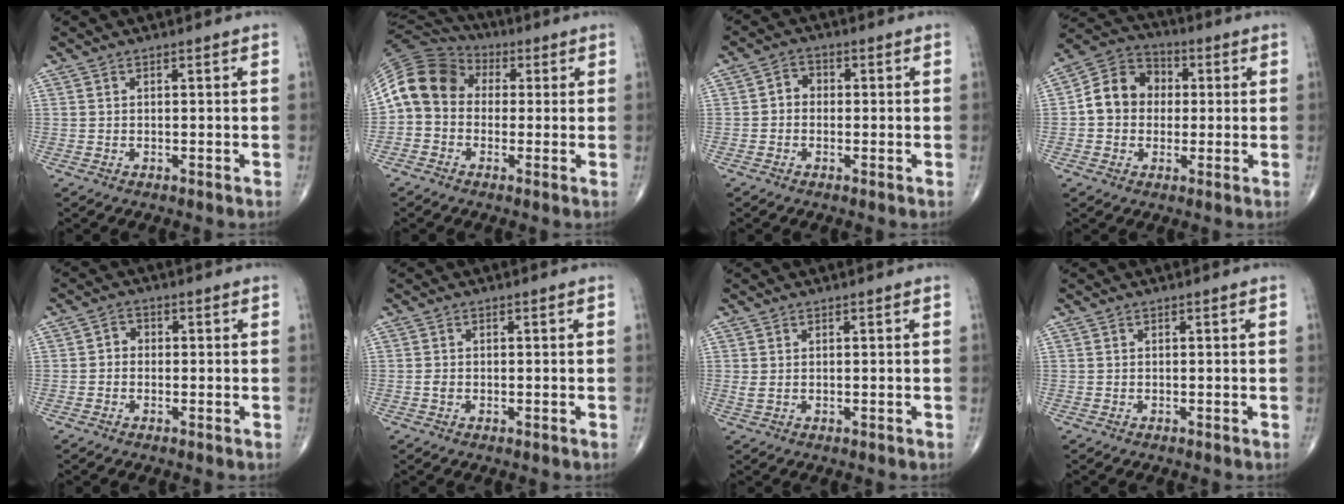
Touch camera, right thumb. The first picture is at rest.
{"total": 11.9, "force": [0.6, 9.8, 6.7], "torque": [-0.117, 0.038, -0.006]}
{"total": 3.0, "force": [-0.4, 2.6, 1.5], "torque": [-0.004, 0.015, -0.017]}
{"total": 10.6, "force": [0.4, 9.1, 5.5], "torque": [-0.071, 0.030, -0.006]}
{"total": 2.2, "force": [-0.3, 2.0, 1.0], "torque": [0.003, 0.010, -0.014]}
{"total": 0.9, "force": [-0.2, 0.7, 0.6], "torque": [-0.017, -0.001, -0.005]}
{"total": 1.2, "force": [0.2, 0.5, 1.1], "torque": [-0.033, 0.005, 0.010]}
{"total": 0.0}